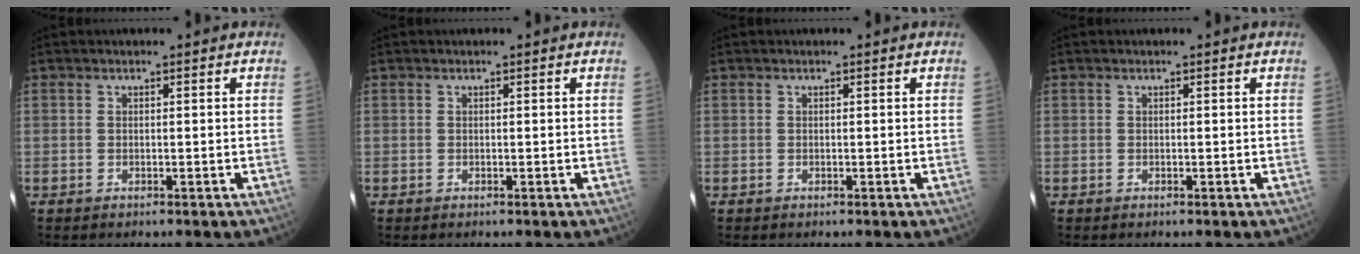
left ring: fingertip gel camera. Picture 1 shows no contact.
{"total": 0.0}
{"total": 0.0}
{"total": 0.0}